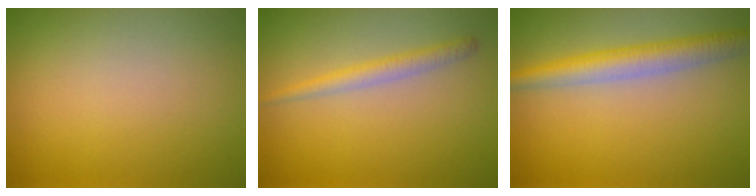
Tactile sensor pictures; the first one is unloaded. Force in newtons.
{"total": 1.9, "press": 1.9, "slide": 0.1}
{"total": 4.2, "press": 4.2, "slide": 0.1}